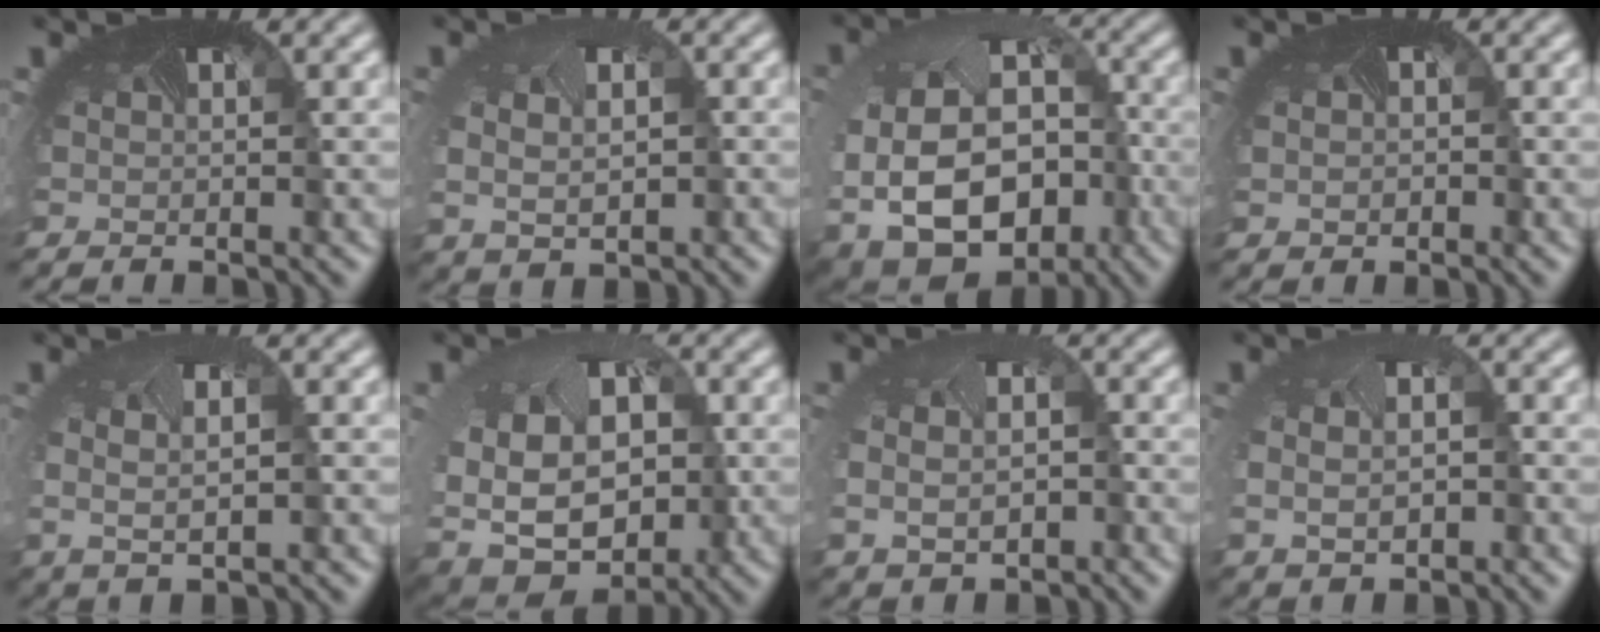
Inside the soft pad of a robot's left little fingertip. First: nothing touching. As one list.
[{"total": 3.9, "force": [-0.1, 2.9, 2.6], "torque": [-0.044, -0.006, 0.004]}, {"total": 16.5, "force": [-4.6, 12.2, 10.2], "torque": [-0.202, -0.043, -0.057]}, {"total": 0.8, "force": [-0.1, 0.8, 0.2], "torque": [-0.005, -0.002, -0.001]}, {"total": 2.0, "force": [-0.1, 0.8, 1.9], "torque": [-0.046, -0.007, 0.006]}, {"total": 11.7, "force": [-1.6, 8.9, 7.5], "torque": [-0.153, -0.031, 0.003]}, {"total": 5.2, "force": [-1.0, 3.9, 3.3], "torque": [-0.066, -0.019, -0.006]}, {"total": 4.3, "force": [-0.5, 3.1, 2.9], "torque": [-0.055, -0.007, -0.003]}]